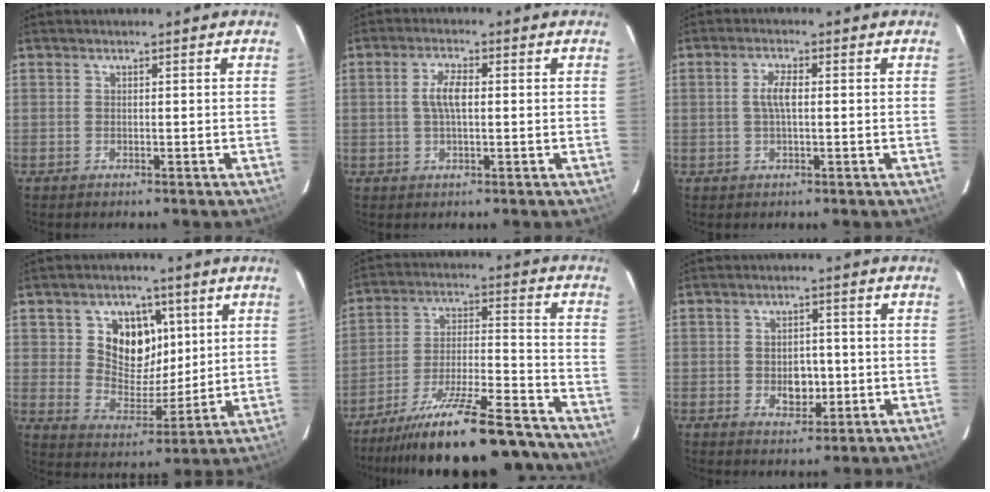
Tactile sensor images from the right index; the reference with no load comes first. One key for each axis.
{"total": 4.2, "fx": 0.3, "fy": 1.4, "fz": 3.9, "tx": -0.080, "ty": 0.006, "tz": 0.007}
{"total": 3.3, "fx": 0.1, "fy": 0.9, "fz": 3.1, "tx": -0.063, "ty": 0.004, "tz": 0.003}
{"total": 11.2, "fx": 3.7, "fy": 8.7, "fz": 6.0, "tx": -0.111, "ty": -0.001, "tz": 0.072}
{"total": 23.2, "fx": -19.9, "fy": 4.3, "fz": 11.1, "tx": -0.193, "ty": -0.021, "tz": -0.290}
{"total": 4.9, "fx": -0.8, "fy": 3.5, "fz": 3.3, "tx": -0.057, "ty": 0.000, "tz": -0.006}